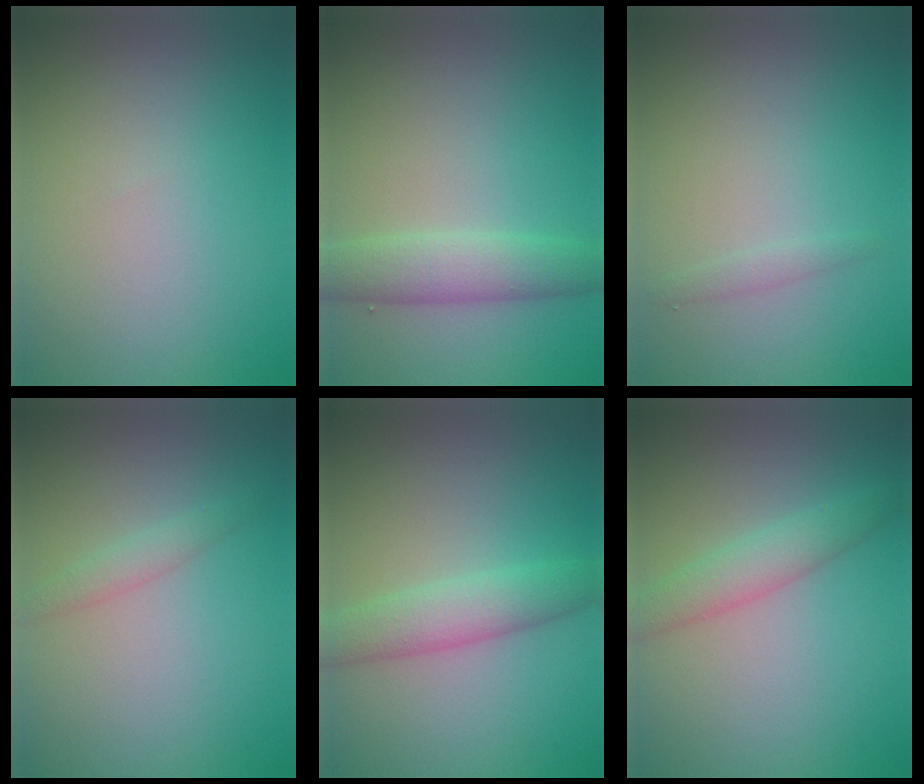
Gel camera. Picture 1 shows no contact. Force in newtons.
{"total": 3.8, "press": 3.8, "slide": 0.1}
{"total": 0.8, "press": 0.8, "slide": 0.1}
{"total": 1.4, "press": 1.4, "slide": 0.1}
{"total": 3.8, "press": 3.8, "slide": 0.1}
{"total": 3.1, "press": 3.0, "slide": 0.2}